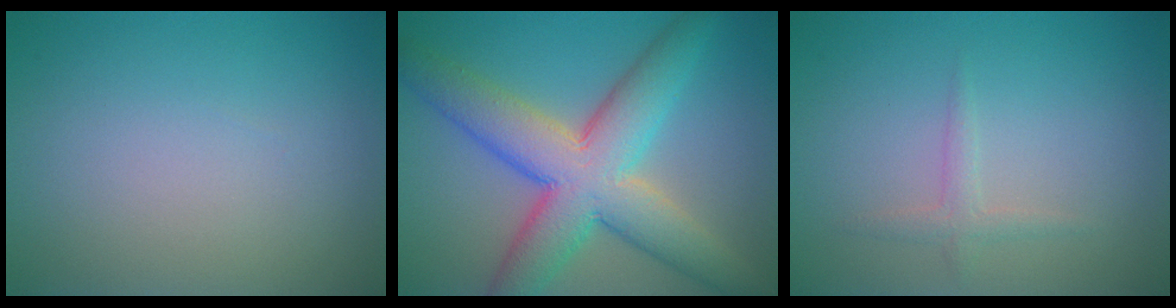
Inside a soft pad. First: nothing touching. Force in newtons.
{"total": 9.7, "press": 9.7, "slide": 0.3}
{"total": 1.3, "press": 1.3, "slide": 0.0}